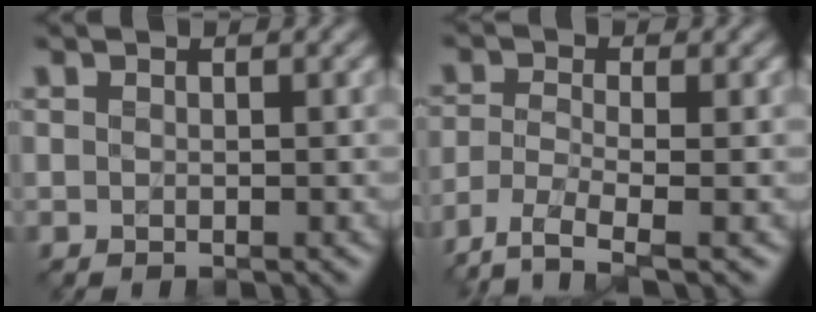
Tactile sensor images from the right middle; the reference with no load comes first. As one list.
[{"total": 4.4, "force": [-3.1, 1.1, 2.9], "torque": [-0.066, -0.012, -0.068]}]